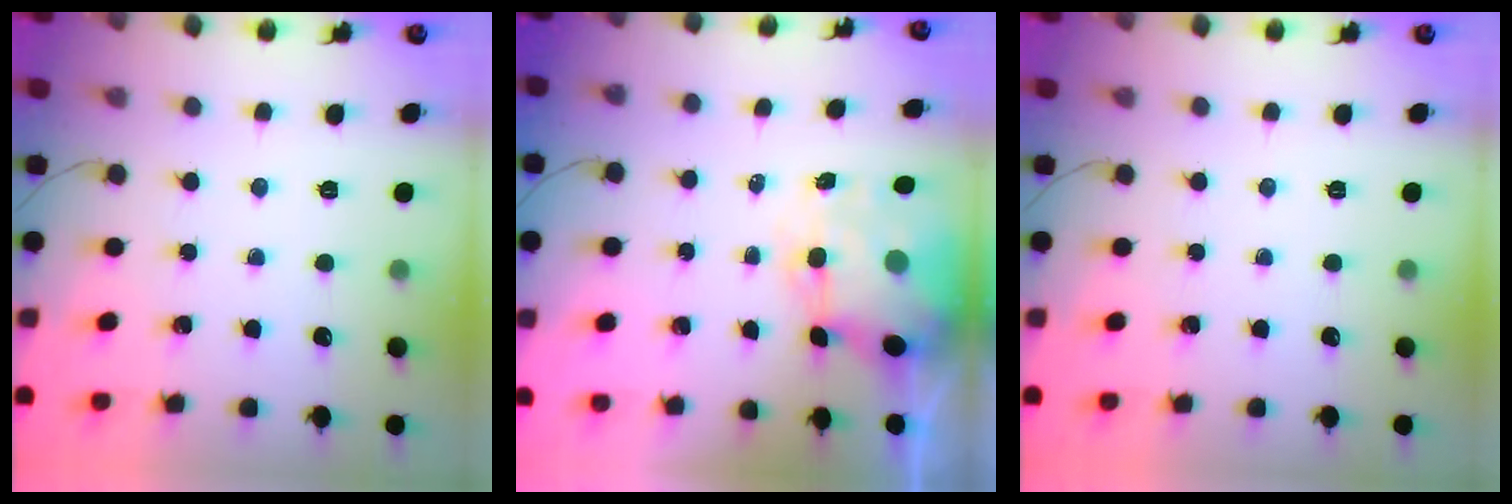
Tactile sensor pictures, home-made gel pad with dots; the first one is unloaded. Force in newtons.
{"total": 8.5, "press": 8.2, "slide": 2.2}
{"total": 0.0}